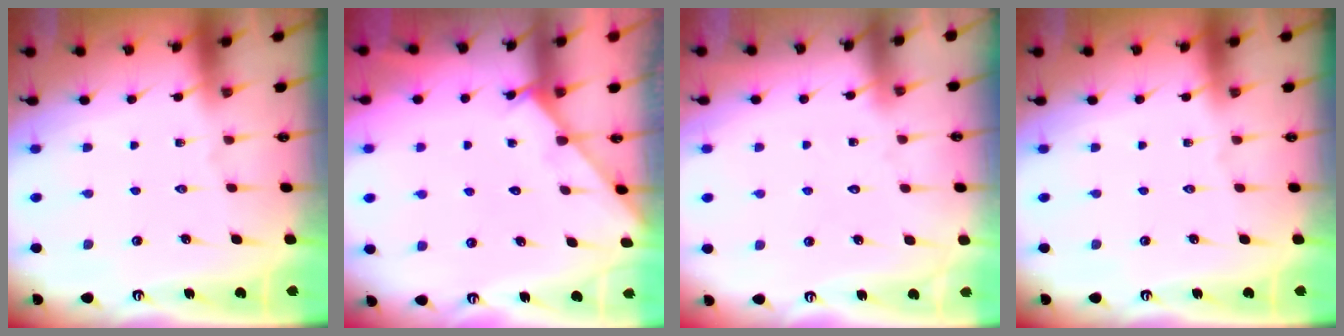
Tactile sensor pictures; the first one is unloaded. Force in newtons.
{"total": 1.3, "press": 1.3, "slide": 0.1}
{"total": 2.9, "press": 2.9, "slide": 0.2}
{"total": 0.0}